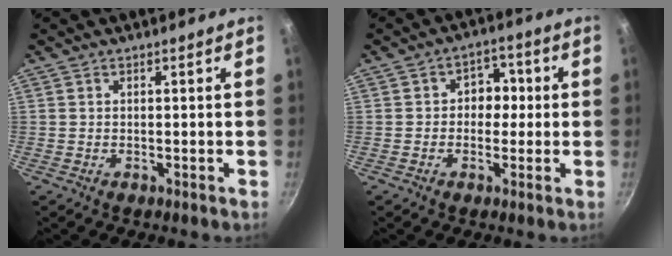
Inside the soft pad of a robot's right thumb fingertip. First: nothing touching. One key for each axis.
{"total": 5.8, "fx": 0.1, "fy": 4.8, "fz": 3.2, "tx": 0.008, "ty": 0.011, "tz": -0.008}